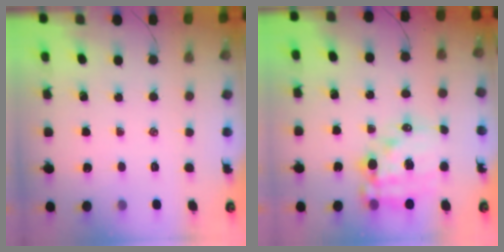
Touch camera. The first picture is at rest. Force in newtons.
{"total": 15.6, "press": 15.1, "slide": 3.7}